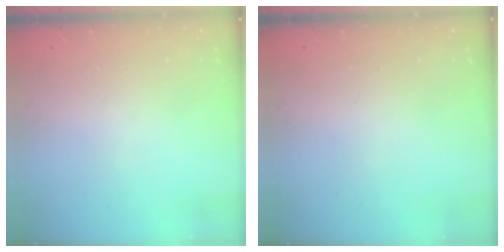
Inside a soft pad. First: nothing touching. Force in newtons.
{"total": 0.0}